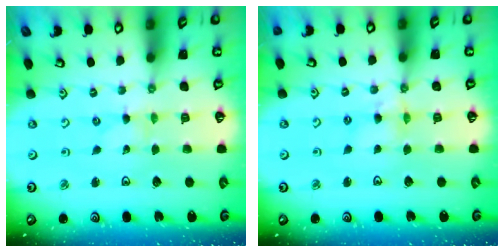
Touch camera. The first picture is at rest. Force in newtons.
{"total": 4.0, "press": 3.9, "slide": 0.4}